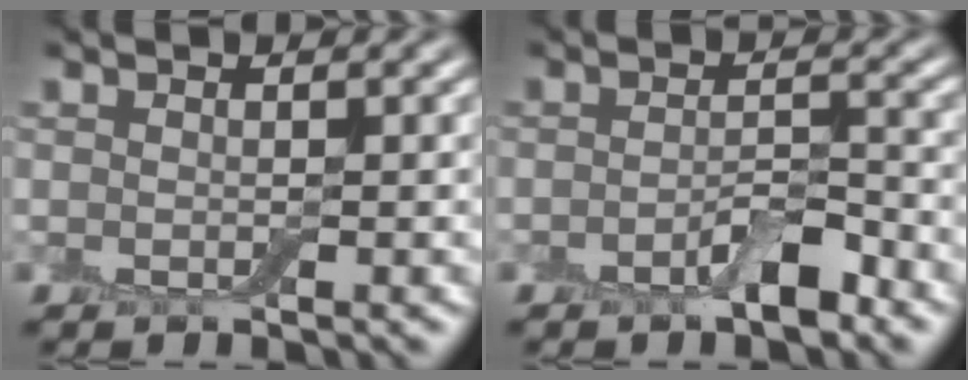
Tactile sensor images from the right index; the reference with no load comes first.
{"total": 2.9, "force": [-1.6, 1.1, 2.2], "torque": [-0.035, 0.007, -0.028]}